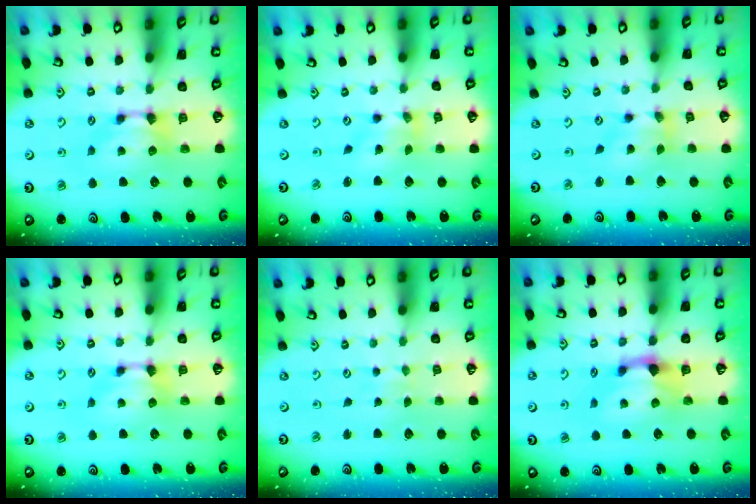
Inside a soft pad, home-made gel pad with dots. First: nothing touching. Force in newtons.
{"total": 1.6, "press": 0.6, "slide": 1.5}
{"total": 2.5, "press": 2.1, "slide": 1.5}
{"total": 0.0}
{"total": 5.3, "press": 5.3, "slide": 0.1}
{"total": 1.9, "press": 1.1, "slide": 1.5}